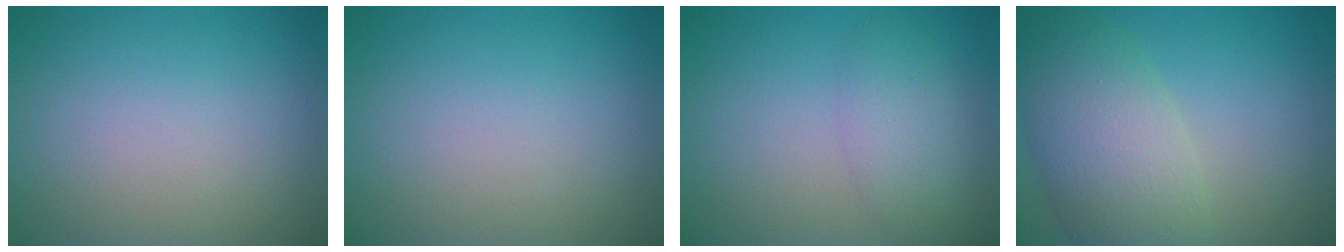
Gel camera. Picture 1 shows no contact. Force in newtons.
{"total": 0.0}
{"total": 3.0, "press": 3.0, "slide": 0.1}
{"total": 7.5, "press": 7.5, "slide": 0.8}